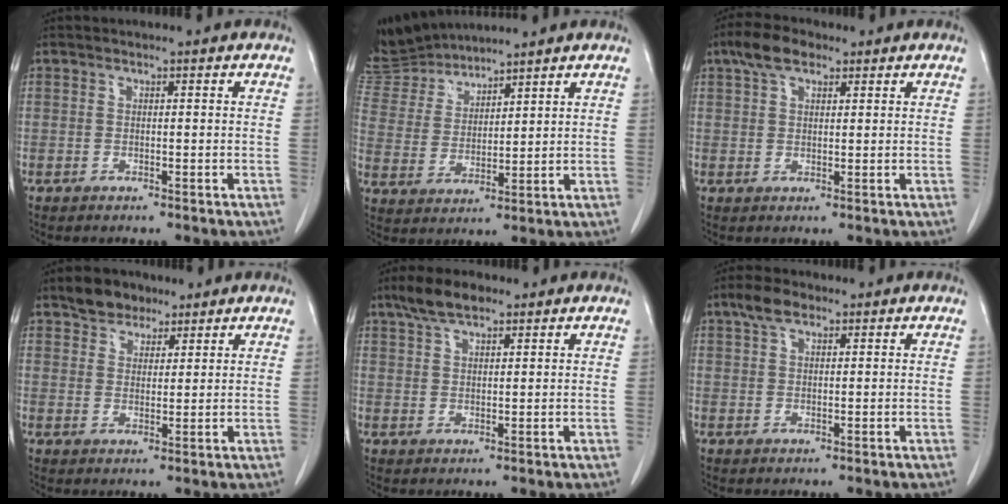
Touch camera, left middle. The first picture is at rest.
{"total": 9.6, "force": [9.5, 1.5, 0.8], "torque": [-0.031, 0.006, 0.205]}
{"total": 5.0, "force": [3.1, 2.5, 3.0], "torque": [-0.061, 0.018, 0.057]}
{"total": 5.1, "force": [3.8, 3.0, 1.4], "torque": [-0.025, 0.009, 0.068]}
{"total": 5.4, "force": [3.9, 1.8, 3.2], "torque": [-0.069, 0.014, 0.075]}
{"total": 3.7, "force": [2.3, 1.8, 2.2], "torque": [-0.047, 0.013, 0.044]}